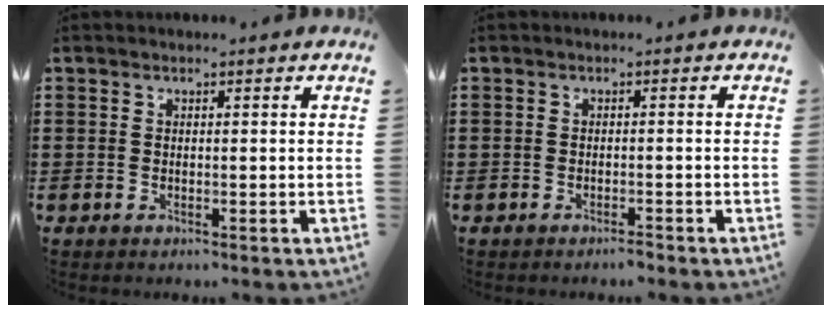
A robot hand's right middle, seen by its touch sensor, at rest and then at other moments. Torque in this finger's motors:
{"motor_torque": [0.05, -0.02, 0.00, 0.00]}